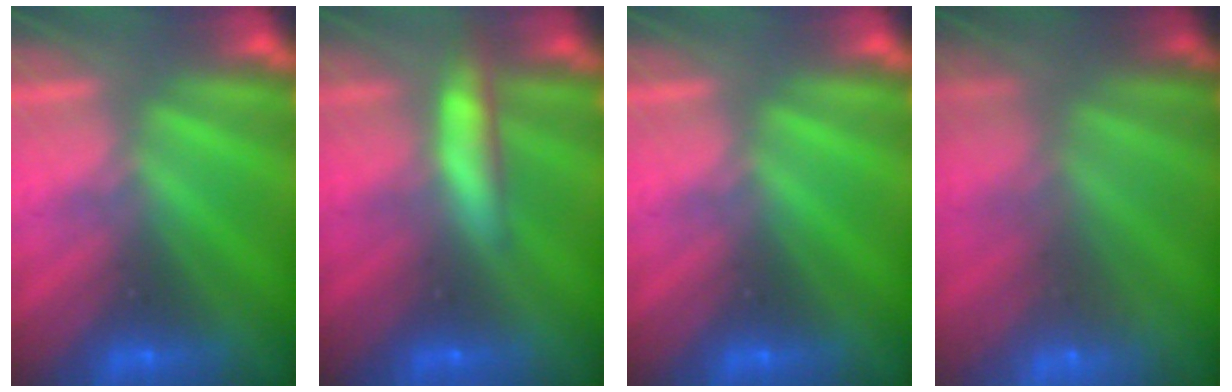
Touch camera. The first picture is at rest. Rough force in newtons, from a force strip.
{"total": 8.6}
{"total": 0.0}
{"total": 7.1}